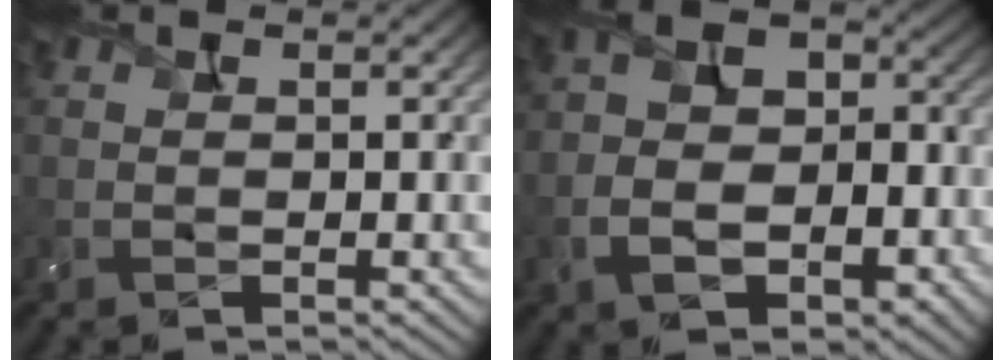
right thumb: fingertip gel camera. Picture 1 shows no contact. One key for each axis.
{"total": 10.8, "fx": -3.7, "fy": 7.1, "fz": 7.2, "tx": -0.135, "ty": -0.021, "tz": -0.070}